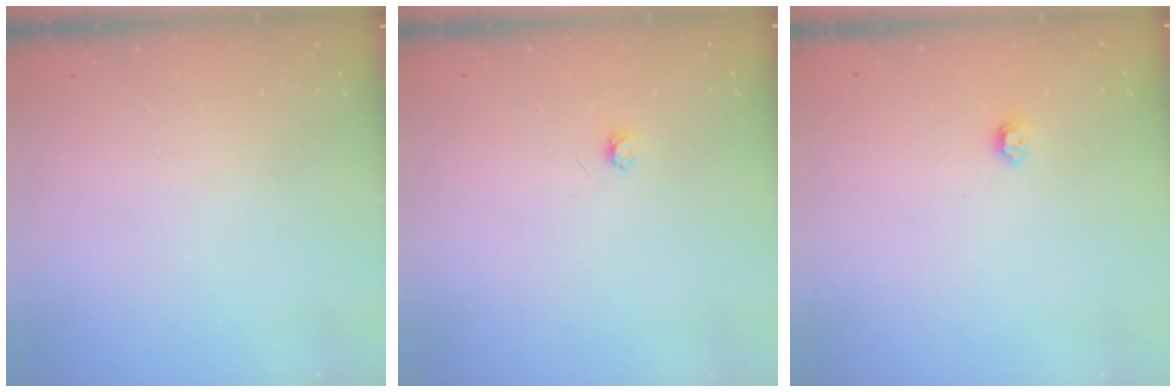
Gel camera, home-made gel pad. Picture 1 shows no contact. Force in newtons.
{"total": 2.9, "press": 2.9, "slide": 0.3}
{"total": 3.9, "press": 3.9, "slide": 0.6}